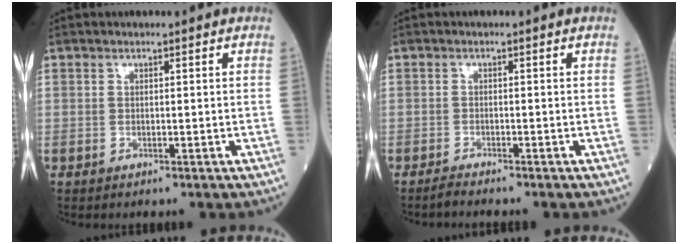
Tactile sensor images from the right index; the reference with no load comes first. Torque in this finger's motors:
{"motor_torque": [-0.07, -0.05, 0.00, -0.01]}